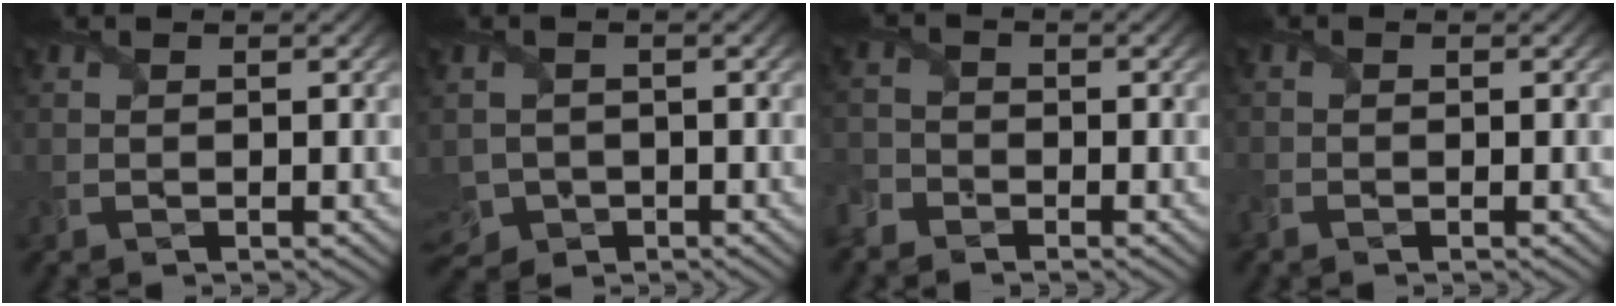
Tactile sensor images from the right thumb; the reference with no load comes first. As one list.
[{"total": 3.6, "force": [-1.6, 3.0, 1.1], "torque": [-0.035, -0.017, -0.033]}, {"total": 3.1, "force": [-2.6, 1.6, 0.7], "torque": [-0.026, -0.008, -0.070]}, {"total": 1.4, "force": [-1.2, 0.5, 0.4], "torque": [-0.016, -0.010, -0.031]}]